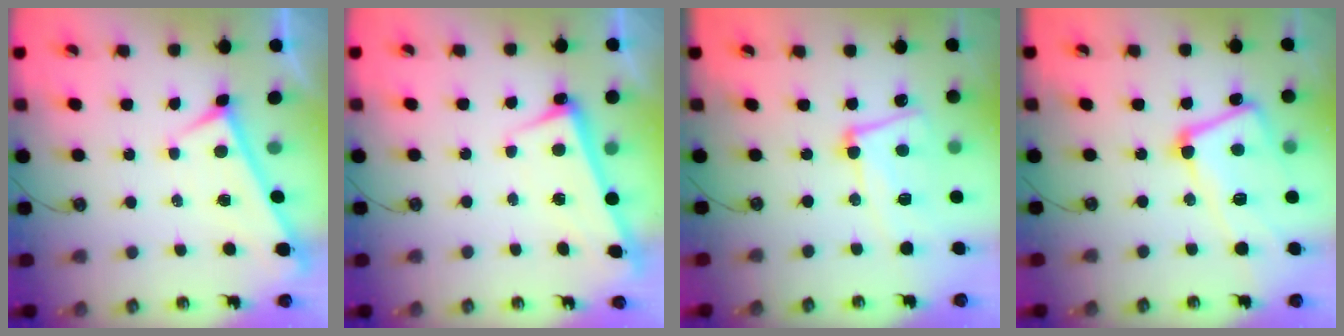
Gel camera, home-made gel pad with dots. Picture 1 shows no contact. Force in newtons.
{"total": 2.6, "press": 2.4, "slide": 0.9}
{"total": 12.6, "press": 12.5, "slide": 1.7}
{"total": 13.0, "press": 12.8, "slide": 1.9}